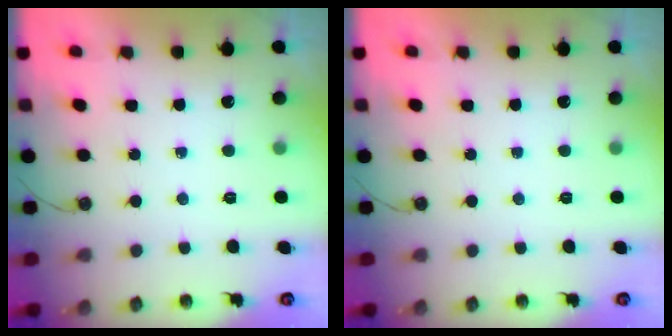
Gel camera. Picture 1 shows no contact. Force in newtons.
{"total": 0.0}